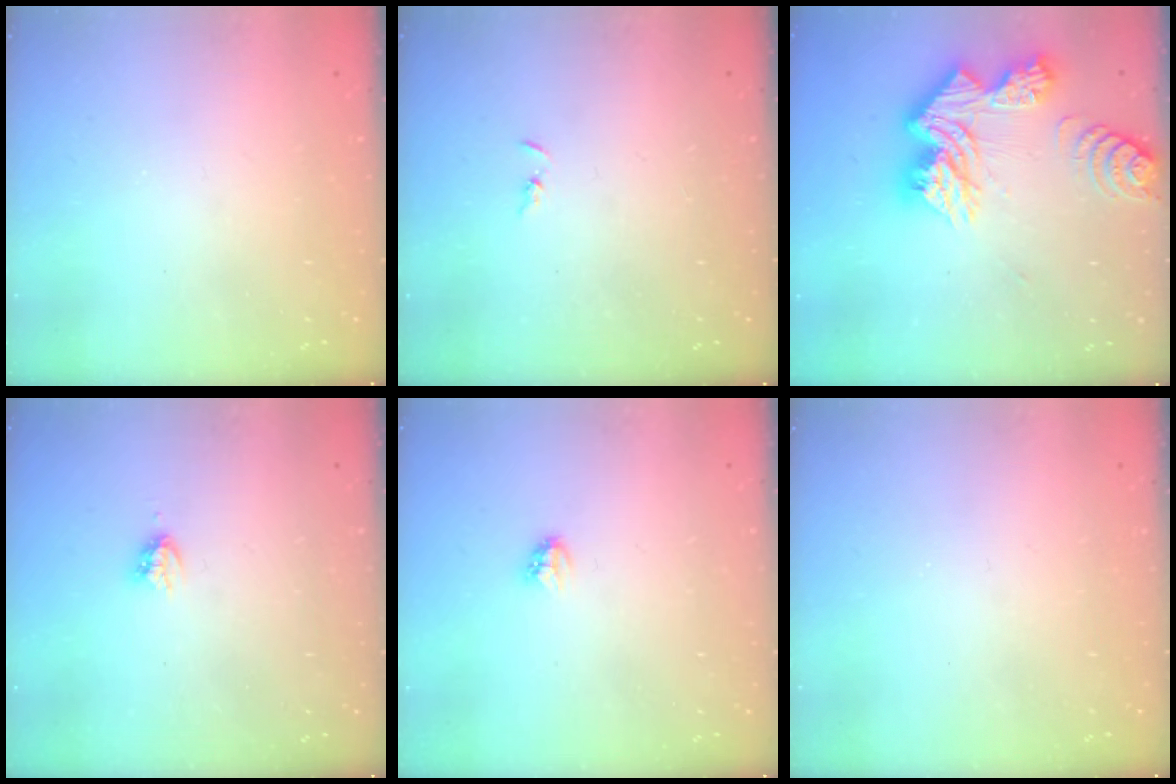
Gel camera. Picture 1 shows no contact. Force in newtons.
{"total": 1.3, "press": 1.2, "slide": 0.3}
{"total": 20.1, "press": 20.0, "slide": 1.8}
{"total": 4.0, "press": 4.0, "slide": 0.4}
{"total": 2.8, "press": 2.8, "slide": 0.3}
{"total": 0.0}